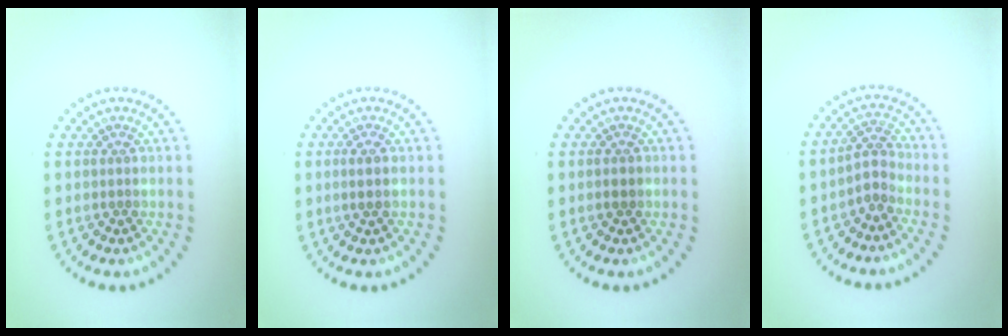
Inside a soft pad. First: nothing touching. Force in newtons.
{"total": 1.4, "press": 1.2, "slide": 0.7}
{"total": 0.9, "press": 0.8, "slide": 0.3}
{"total": 2.2, "press": 1.6, "slide": 1.5}